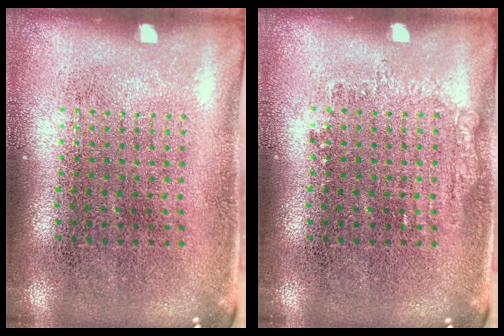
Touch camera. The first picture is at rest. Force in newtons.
{"total": 0.8, "press": 0.7, "slide": 0.2}